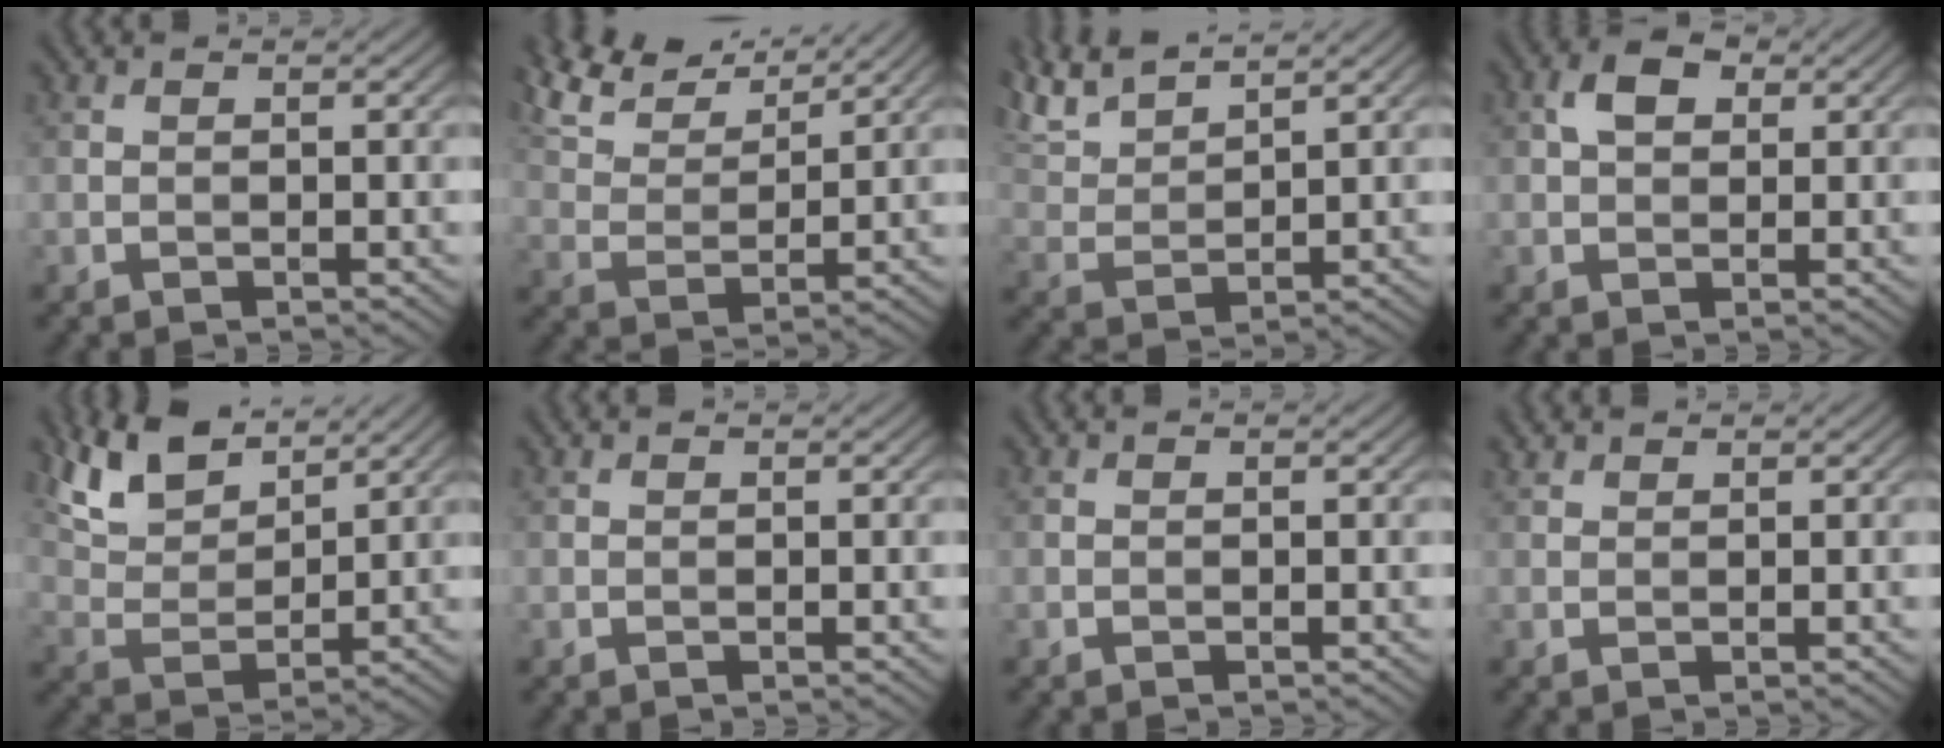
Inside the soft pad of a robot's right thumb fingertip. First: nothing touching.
{"total": 9.5, "force": [7.9, 2.6, 4.5], "torque": [-0.117, 0.013, 0.143]}
{"total": 7.0, "force": [6.0, 1.5, 3.3], "torque": [-0.090, 0.018, 0.127]}
{"total": 3.5, "force": [1.1, 2.4, 2.3], "torque": [-0.049, 0.009, 0.014]}
{"total": 9.0, "force": [6.6, 3.7, 4.9], "torque": [-0.123, 0.009, 0.132]}
{"total": 0.0}
{"total": 0.0}
{"total": 1.0, "force": [1.0, 0.3, 0.2], "torque": [-0.009, 0.004, 0.023]}